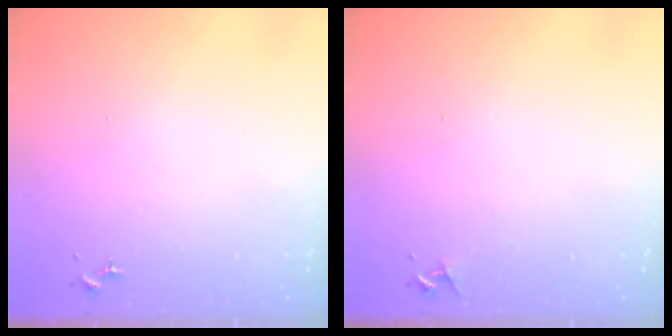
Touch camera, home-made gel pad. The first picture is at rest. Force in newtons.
{"total": 4.2, "press": 4.2, "slide": 0.5}